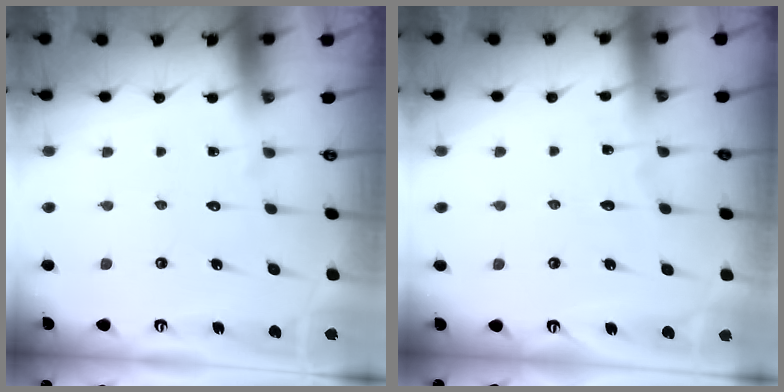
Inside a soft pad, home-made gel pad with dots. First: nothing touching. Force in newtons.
{"total": 1.7, "press": 1.7, "slide": 0.2}